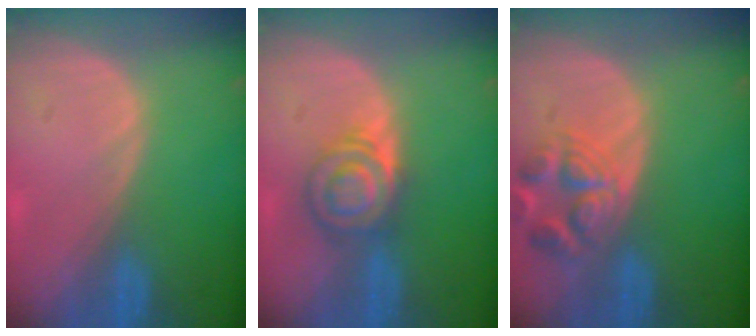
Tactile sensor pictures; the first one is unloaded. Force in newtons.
{"total": 6.0, "press": 5.8, "slide": 1.2}
{"total": 6.9, "press": 6.3, "slide": 2.8}